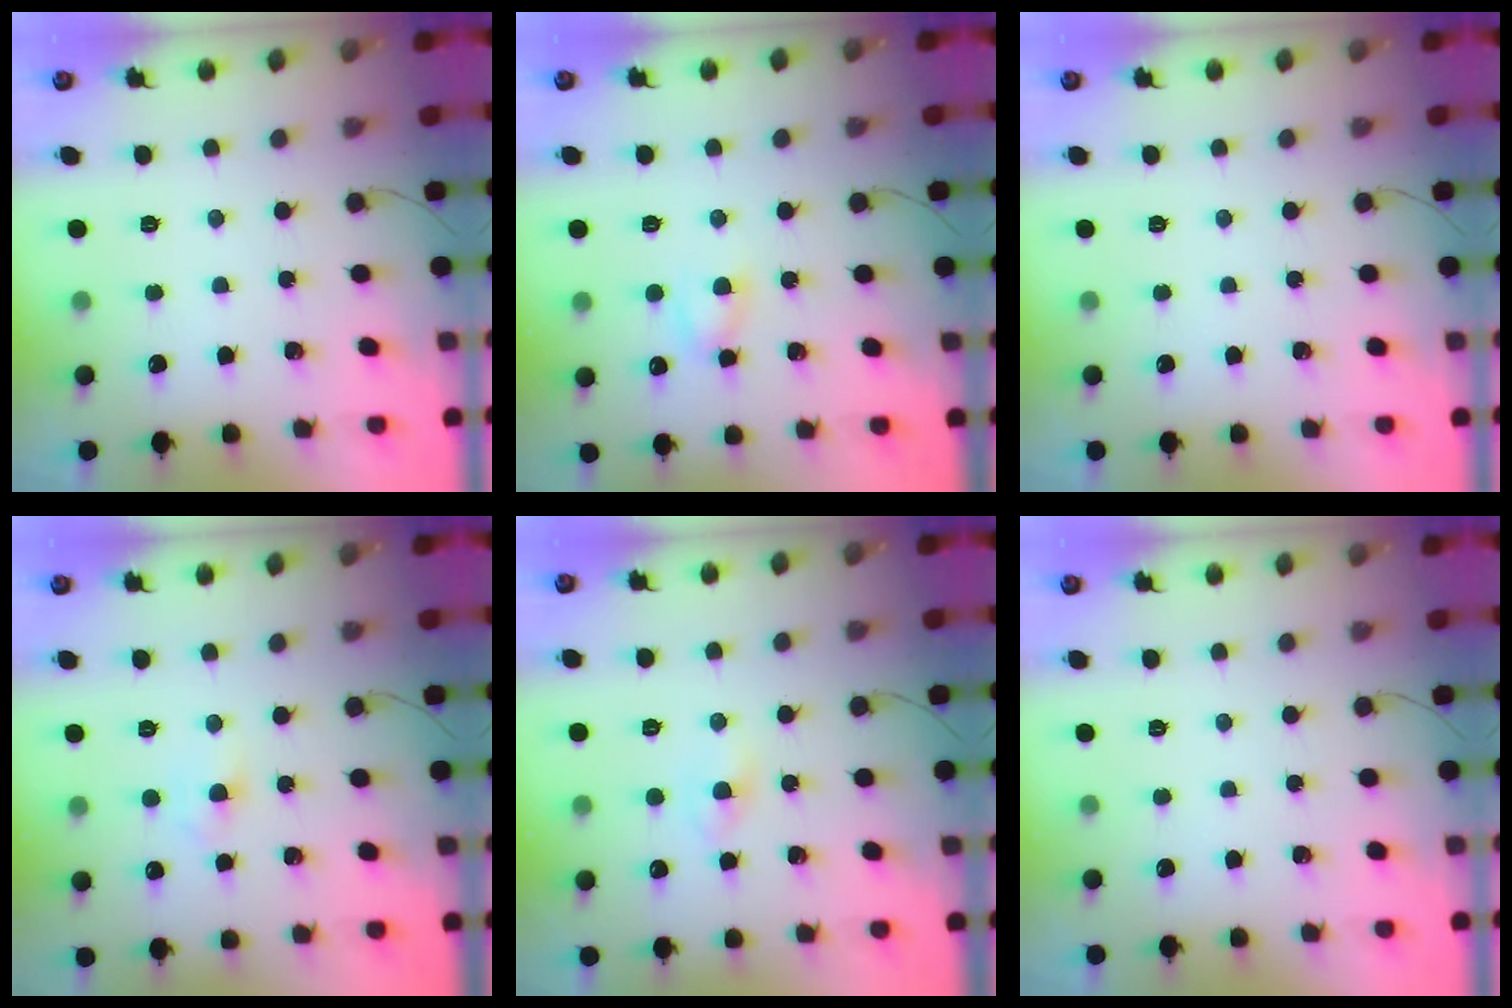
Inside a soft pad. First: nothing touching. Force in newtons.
{"total": 3.8, "press": 3.6, "slide": 1.3}
{"total": 0.0}
{"total": 2.5, "press": 2.3, "slide": 0.9}
{"total": 1.3, "press": 1.0, "slide": 0.8}
{"total": 0.0}